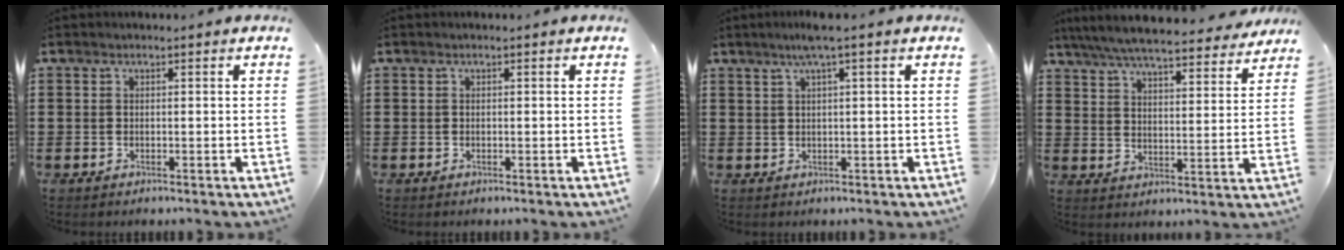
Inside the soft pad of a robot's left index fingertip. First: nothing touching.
{"total": 0.0}
{"total": 2.8, "force": [1.5, -0.3, 2.4], "torque": [-0.046, 0.000, 0.025]}
{"total": 6.7, "force": [6.3, 0.1, 2.3], "torque": [-0.071, -0.039, 0.109]}